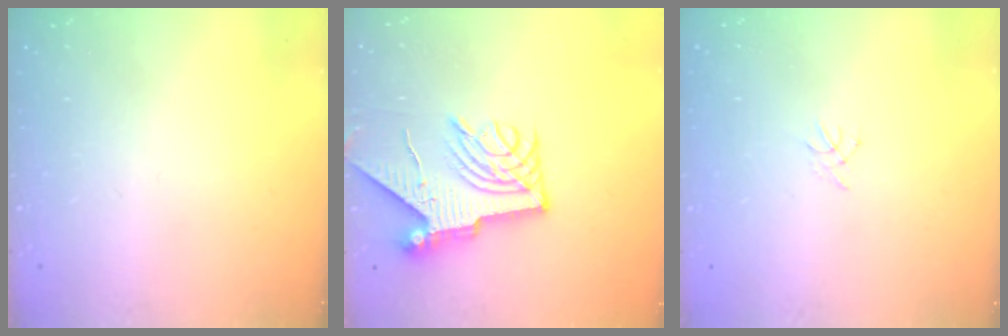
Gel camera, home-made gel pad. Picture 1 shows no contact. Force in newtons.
{"total": 9.5, "press": 9.4, "slide": 0.9}
{"total": 0.5, "press": 0.4, "slide": 0.3}